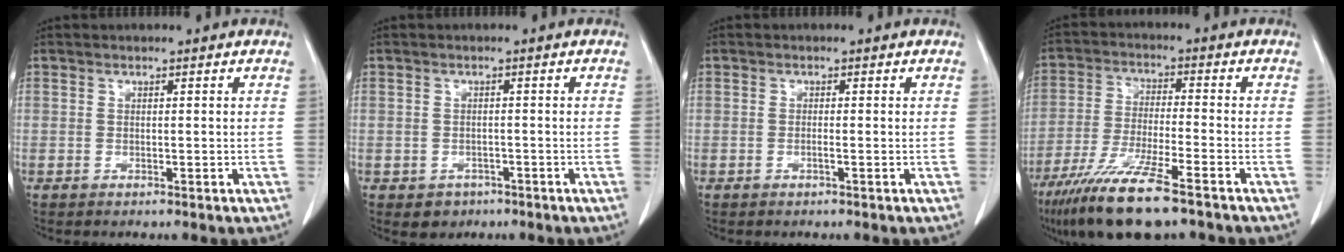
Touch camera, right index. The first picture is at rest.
{"total": 2.6, "force": [-1.4, 2.1, 0.4], "torque": [-0.003, 0.008, -0.013]}
{"total": 0.6, "force": [-0.3, -0.1, 0.6], "torque": [-0.011, 0.001, -0.005]}
{"total": 12.2, "force": [-8.7, 1.0, 8.6], "torque": [-0.164, -0.034, -0.152]}